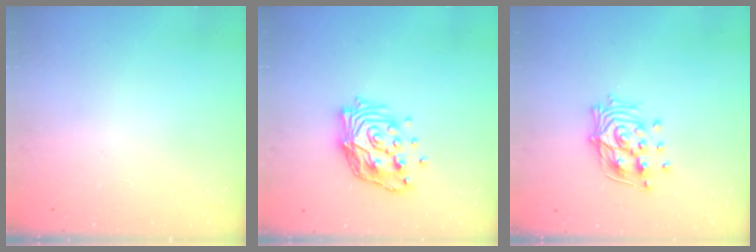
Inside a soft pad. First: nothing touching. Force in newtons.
{"total": 14.3, "press": 14.2, "slide": 1.4}
{"total": 12.7, "press": 12.7, "slide": 1.3}